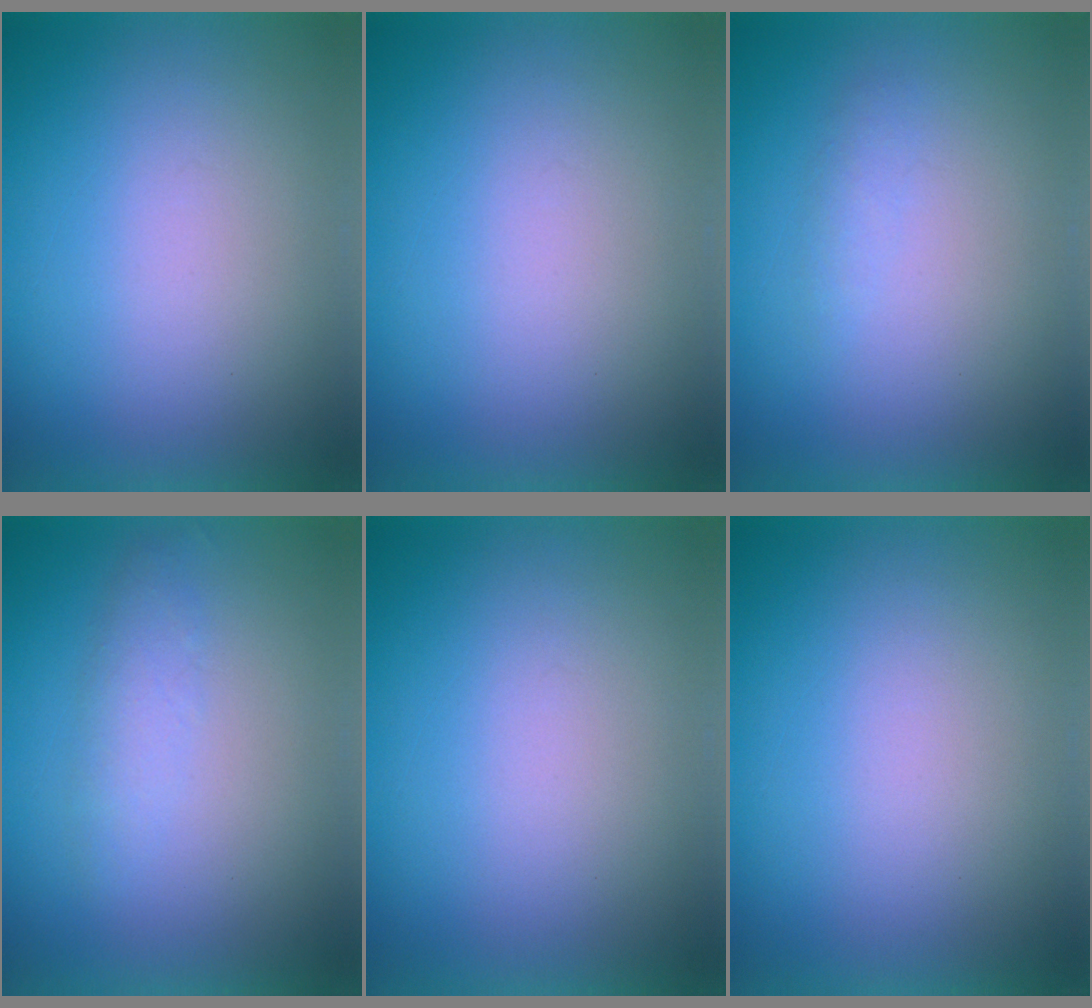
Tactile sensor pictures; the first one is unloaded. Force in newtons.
{"total": 0.0}
{"total": 1.1}
{"total": 2.5}
{"total": 0.0}
{"total": 0.0}